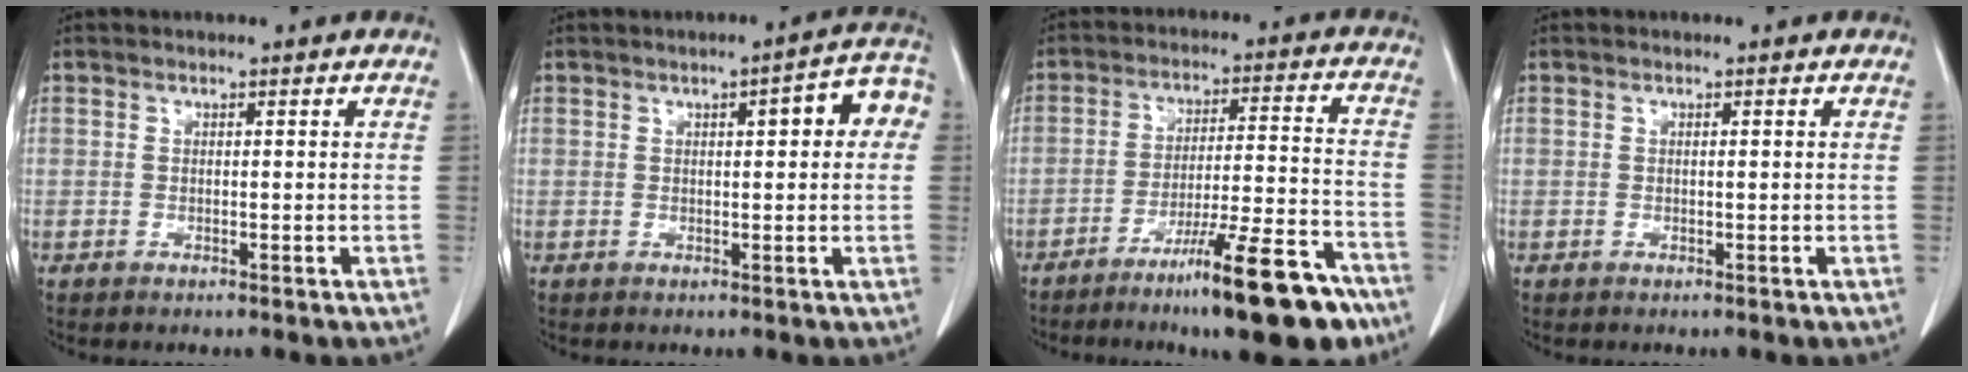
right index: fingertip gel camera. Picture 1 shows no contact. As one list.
[{"total": 6.5, "force": [1.4, 1.7, 6.1], "torque": [-0.070, 0.026, 0.011]}, {"total": 15.5, "force": [-10.5, 1.5, 11.4], "torque": [-0.156, 0.004, -0.163]}, {"total": 0.0}]